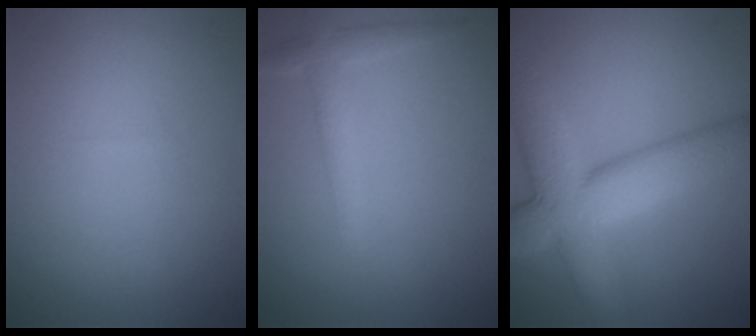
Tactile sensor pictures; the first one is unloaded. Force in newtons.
{"total": 2.3, "press": 2.3, "slide": 0.2}
{"total": 10.0, "press": 10.0, "slide": 0.7}